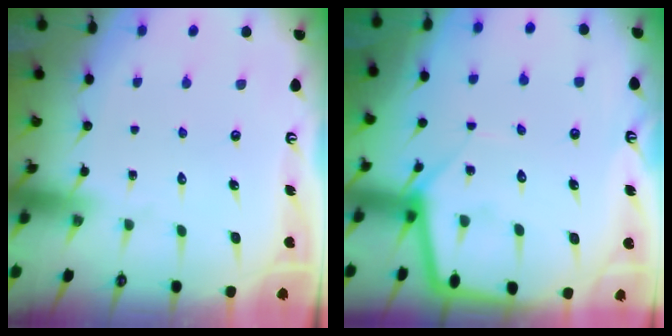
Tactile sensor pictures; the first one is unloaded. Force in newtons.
{"total": 7.7, "press": 7.7, "slide": 0.5}